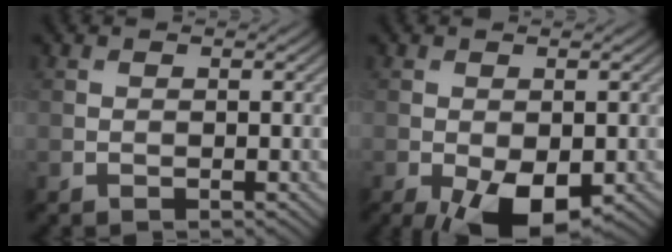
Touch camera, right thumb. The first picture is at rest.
{"total": 8.3, "force": [-3.6, 4.3, 6.1], "torque": [-0.119, -0.020, -0.051]}